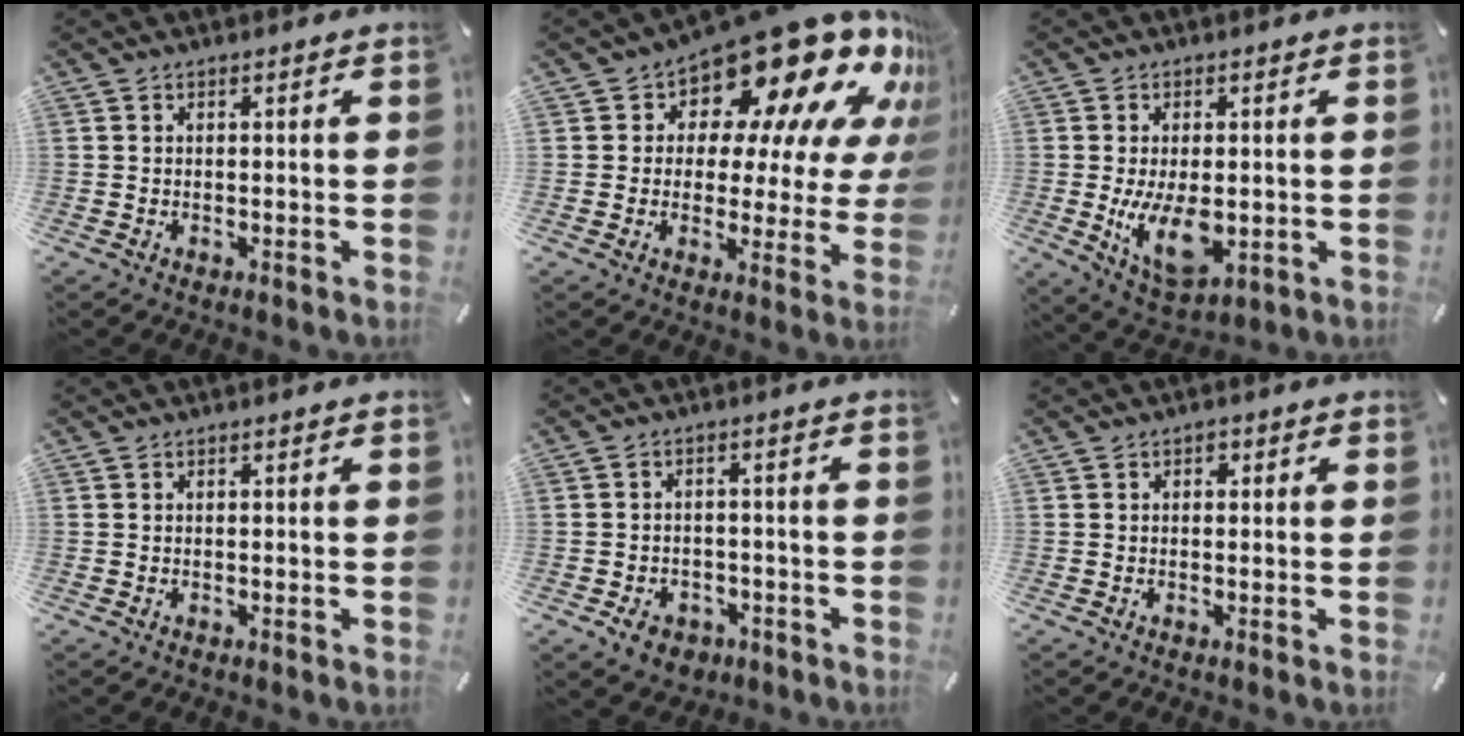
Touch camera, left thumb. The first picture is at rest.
{"total": 20.6, "force": [14.9, 8.3, 11.6], "torque": [-0.172, -0.122, 0.247]}
{"total": 11.7, "force": [-1.4, 6.8, 9.5], "torque": [-0.173, -0.015, -0.017]}
{"total": 0.0}
{"total": 5.1, "force": [-2.7, 3.9, 1.9], "torque": [-0.030, 0.010, -0.051]}
{"total": 0.9, "force": [0.2, 0.8, 0.3], "torque": [0.000, 0.003, 0.001]}